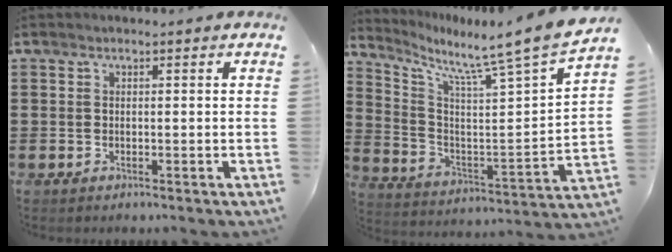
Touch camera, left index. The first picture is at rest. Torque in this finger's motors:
{"motor_torque": [1.96, -0.18, 0.04, 0.11]}